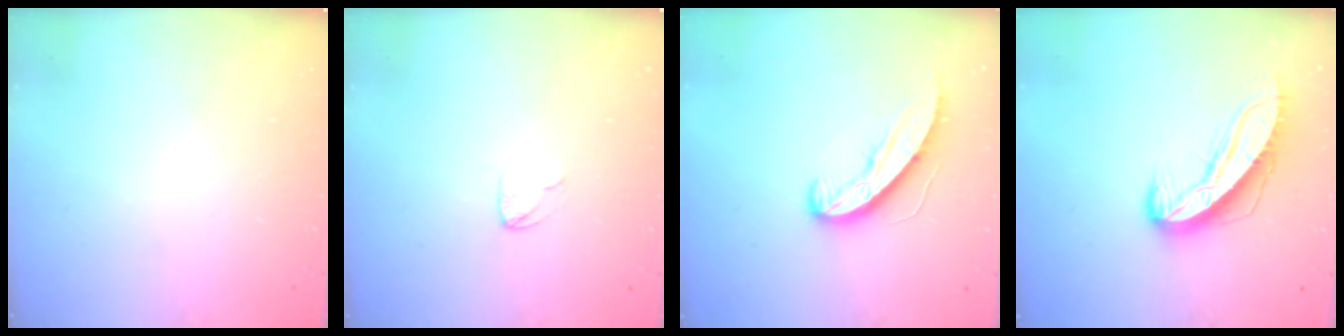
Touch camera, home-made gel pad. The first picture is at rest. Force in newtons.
{"total": 2.7, "press": 2.7, "slide": 0.2}
{"total": 8.5, "press": 8.5, "slide": 0.7}
{"total": 10.0, "press": 10.0, "slide": 1.1}